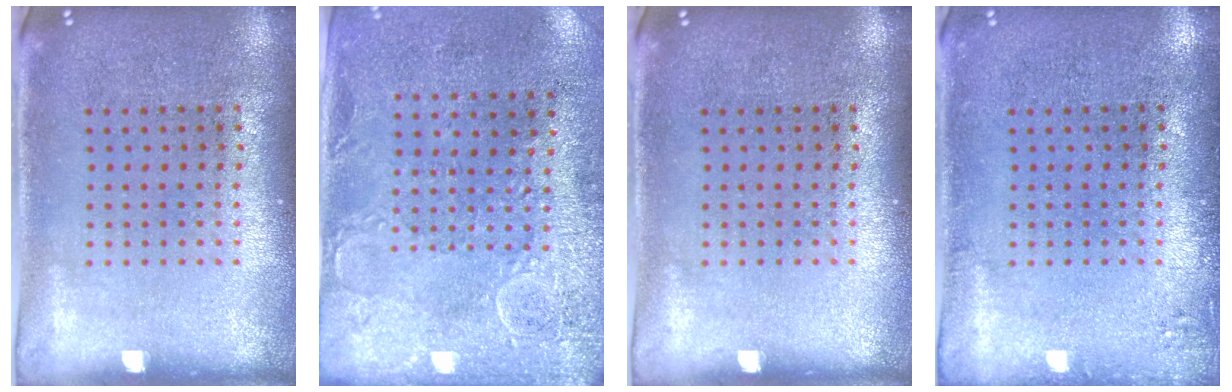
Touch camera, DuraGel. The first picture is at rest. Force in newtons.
{"total": 2.9, "press": 2.3, "slide": 1.8}
{"total": 0.0}
{"total": 1.0, "press": 1.0, "slide": 0.3}